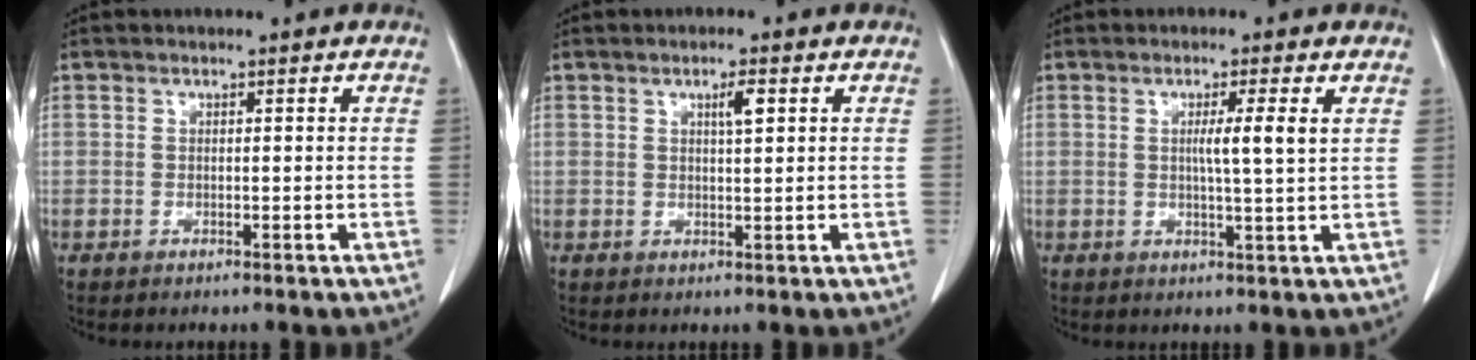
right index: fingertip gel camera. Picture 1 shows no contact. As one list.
[{"total": 2.3, "force": [1.0, 0.3, 2.1], "torque": [-0.039, -0.001, 0.016]}, {"total": 4.1, "force": [1.0, -0.6, 3.9], "torque": [-0.066, -0.005, 0.014]}]